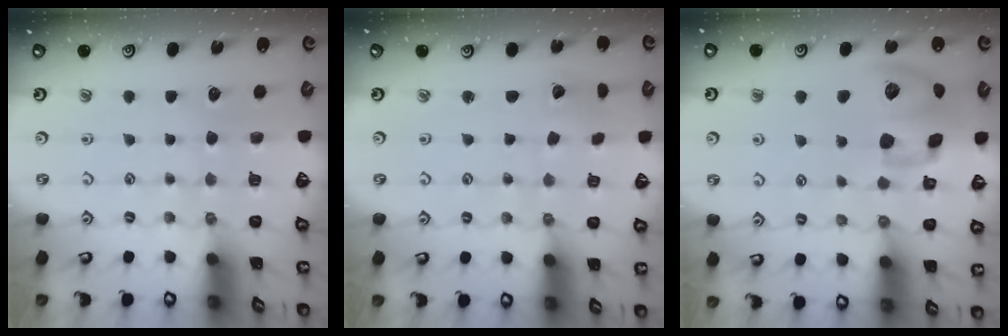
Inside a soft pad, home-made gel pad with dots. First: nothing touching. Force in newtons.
{"total": 1.4, "press": 1.4, "slide": 0.2}
{"total": 16.7, "press": 16.6, "slide": 2.4}